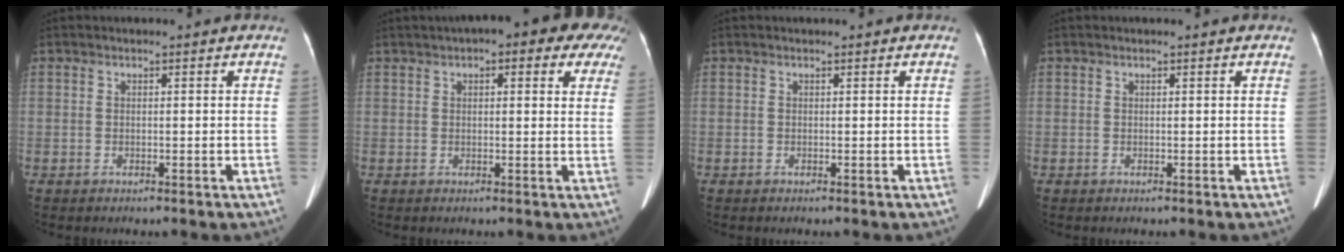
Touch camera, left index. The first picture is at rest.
{"total": 12.1, "force": [7.3, 3.9, 8.8], "torque": [-0.099, 0.036, 0.077]}
{"total": 0.0}
{"total": 0.0}